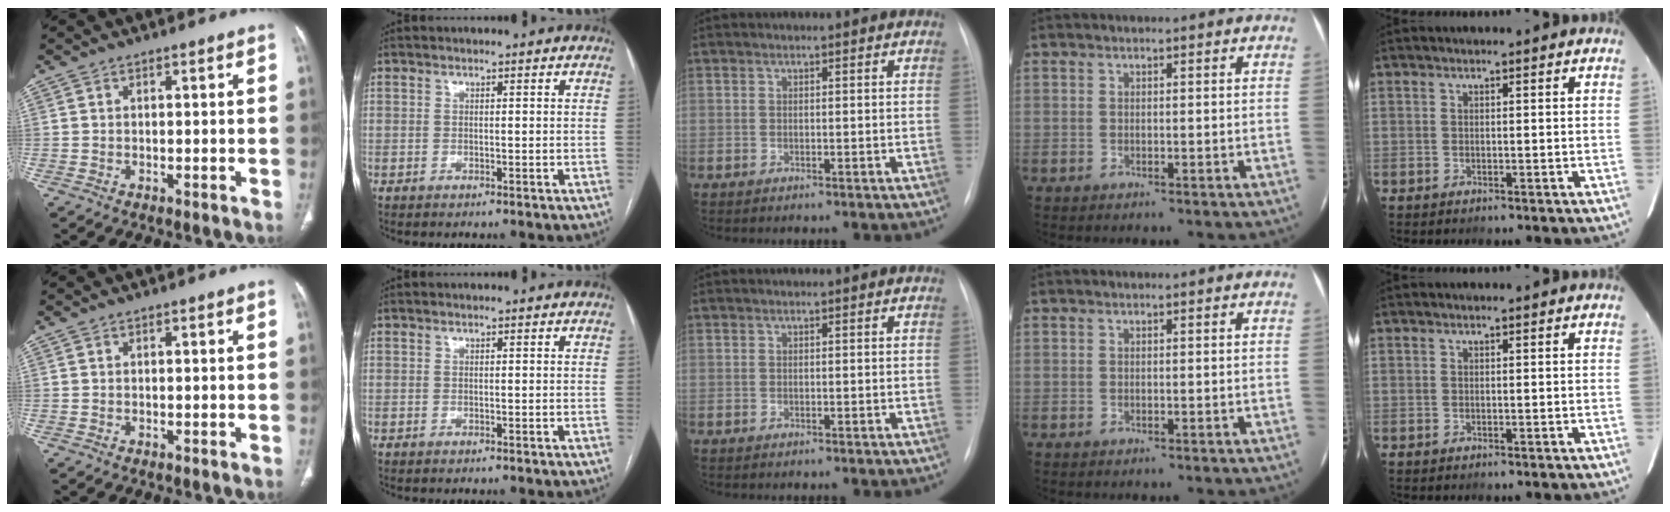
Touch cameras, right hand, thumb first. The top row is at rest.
{}